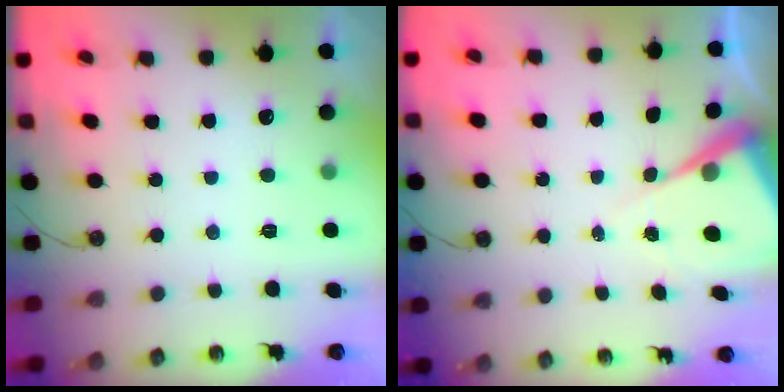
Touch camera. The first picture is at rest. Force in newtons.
{"total": 6.9, "press": 6.9, "slide": 0.6}